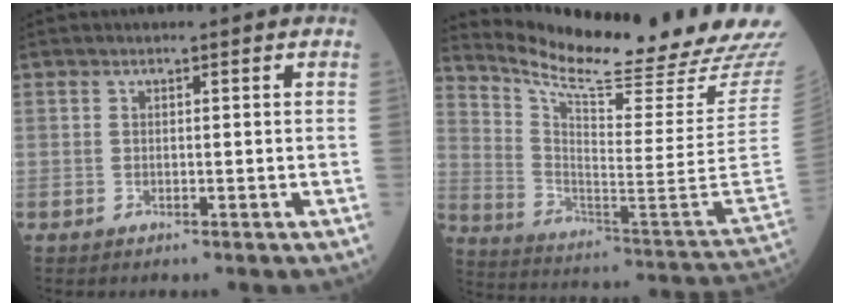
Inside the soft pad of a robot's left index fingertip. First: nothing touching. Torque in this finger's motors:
{"motor_torque": [0.80, -1.34, 0.09, 0.03]}